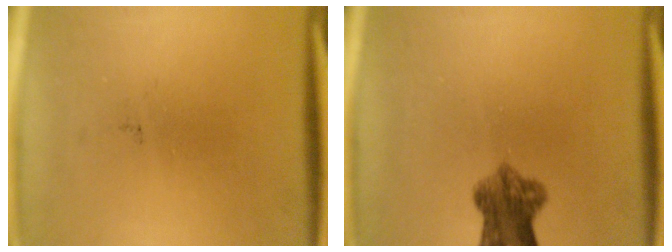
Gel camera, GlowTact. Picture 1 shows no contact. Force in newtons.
{"total": 6.5}